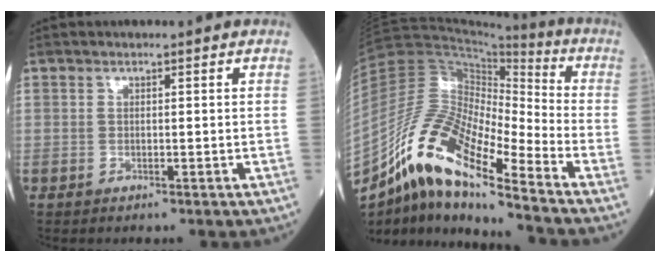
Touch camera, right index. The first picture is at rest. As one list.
[{"total": 16.4, "force": [-11.2, 2.9, 11.7], "torque": [-0.224, 0.013, -0.202]}]